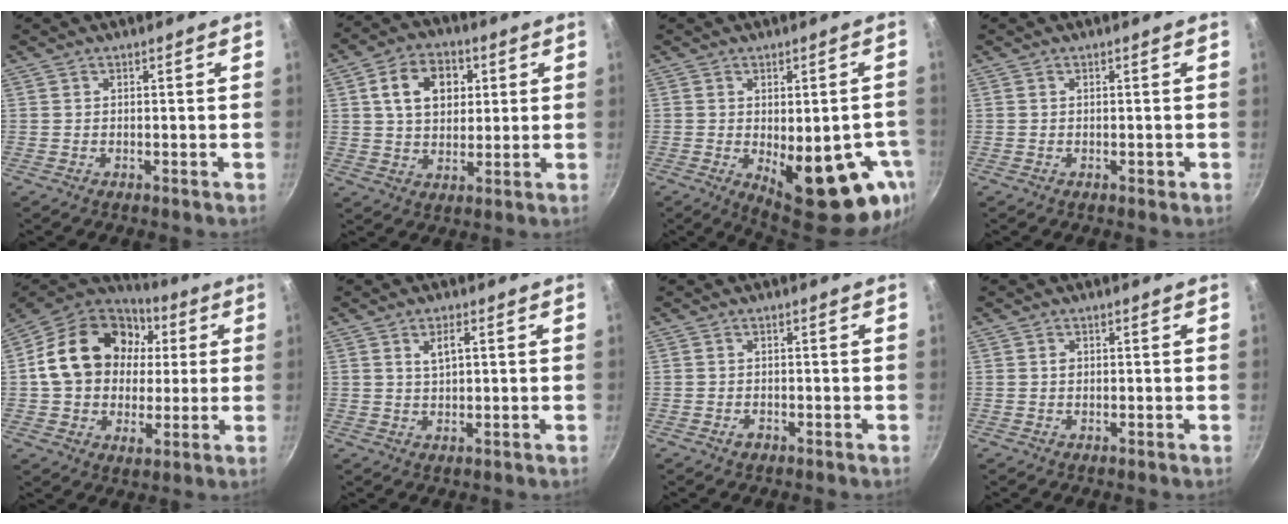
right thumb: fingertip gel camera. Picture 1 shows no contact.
{"total": 11.2, "force": [3.1, 8.1, 7.1], "torque": [-0.093, 0.004, 0.045]}
{"total": 18.8, "force": [-5.5, 7.9, 16.1], "torque": [-0.158, -0.015, -0.053]}
{"total": 0.8, "force": [-0.2, 0.5, 0.6], "torque": [-0.004, 0.003, -0.003]}
{"total": 22.5, "force": [3.9, 17.2, 14.1], "torque": [-0.224, 0.019, 0.059]}
{"total": 3.5, "force": [1.3, 1.4, 2.9], "torque": [-0.050, 0.000, 0.025]}
{"total": 1.4, "force": [-0.7, 0.9, 0.7], "torque": [-0.011, 0.005, -0.013]}
{"total": 1.0, "force": [0.2, 0.9, 0.5], "torque": [-0.006, 0.004, 0.003]}